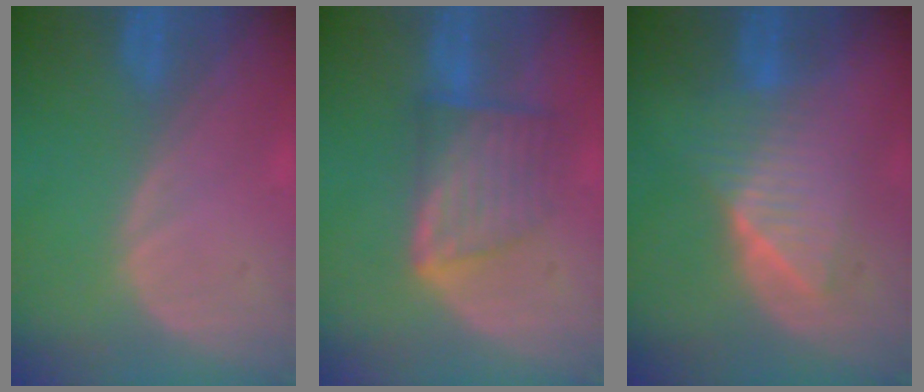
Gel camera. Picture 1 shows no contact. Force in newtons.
{"total": 7.4, "press": 6.6, "slide": 3.4}
{"total": 6.4, "press": 6.3, "slide": 1.2}